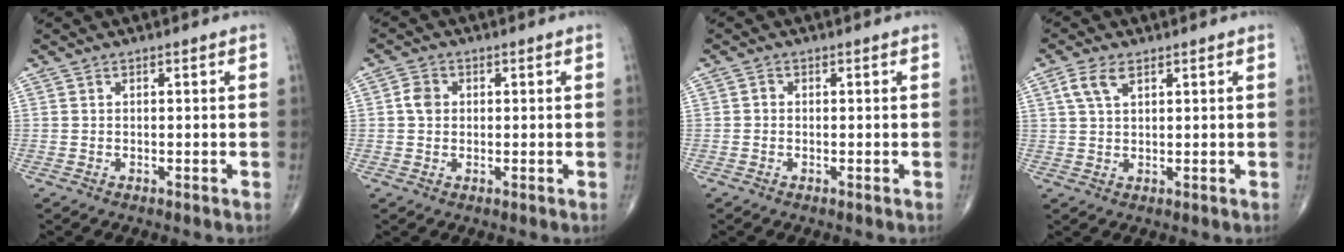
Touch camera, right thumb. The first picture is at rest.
{"total": 2.9, "force": [0.3, 2.4, 1.6], "torque": [-0.022, 0.003, 0.002]}
{"total": 0.7, "force": [-0.1, 0.6, 0.3], "torque": [-0.002, 0.001, -0.007]}
{"total": 4.1, "force": [2.0, 2.0, 3.0], "torque": [-0.063, 0.006, 0.043]}